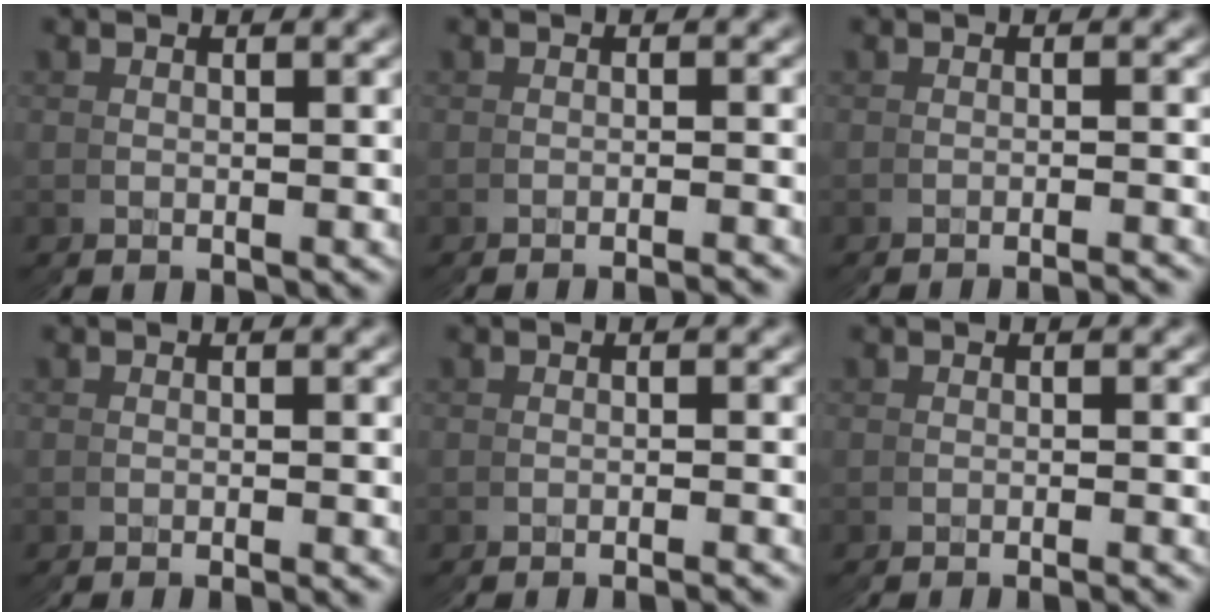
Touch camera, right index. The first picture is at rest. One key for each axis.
{"total": 2.5, "fx": -1.6, "fy": -1.5, "fz": -1.0, "tx": 0.009, "ty": 0.010, "tz": -0.031}
{"total": 2.7, "fx": -1.9, "fy": -1.6, "fz": -1.1, "tx": 0.010, "ty": 0.009, "tz": -0.035}
{"total": 1.3, "fx": -0.6, "fy": -1.1, "fz": -0.4, "tx": 0.003, "ty": 0.009, "tz": -0.014}
{"total": 2.1, "fx": -1.1, "fy": -1.5, "fz": -1.0, "tx": 0.008, "ty": 0.010, "tz": -0.023}
{"total": 1.8, "fx": -0.9, "fy": -1.3, "fz": -0.7, "tx": 0.005, "ty": 0.009, "tz": -0.020}